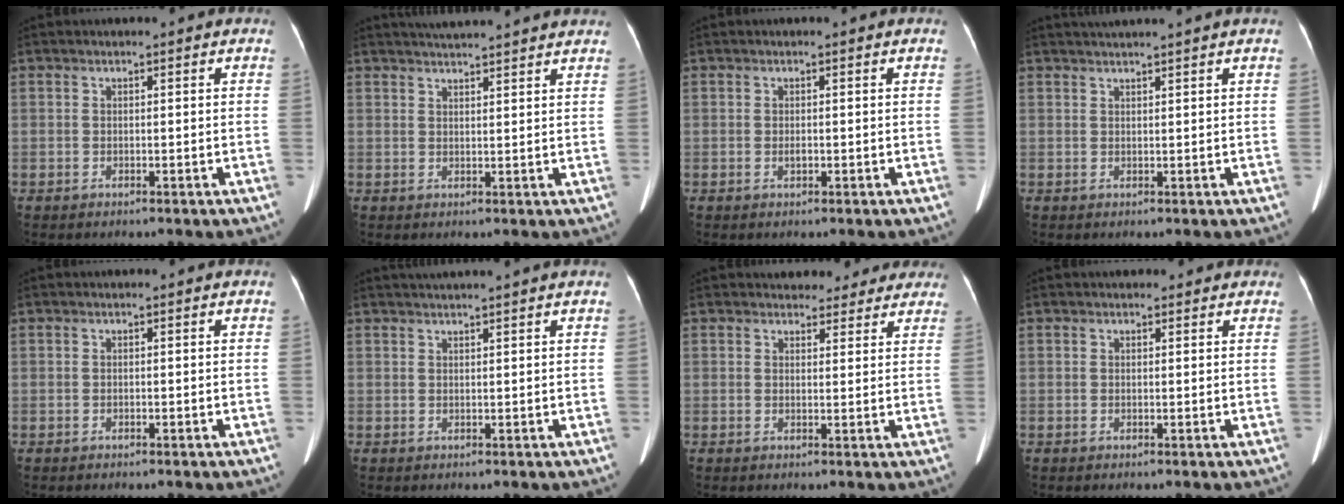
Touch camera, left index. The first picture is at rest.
{"total": 10.3, "force": [9.5, 0.2, 3.9], "torque": [-0.060, 0.029, 0.118]}
{"total": 0.7, "force": [-0.2, 0.3, 0.6], "torque": [-0.013, 0.000, -0.003]}
{"total": 3.9, "force": [3.4, -1.1, 1.7], "torque": [-0.019, 0.024, 0.054]}
{"total": 0.0}
{"total": 4.6, "force": [4.0, -1.0, 2.0], "torque": [-0.024, 0.027, 0.057]}
{"total": 7.5, "force": [6.7, 3.3, 1.1], "torque": [0.014, 0.007, 0.064]}
{"total": 1.6, "force": [1.3, 1.0, 0.3], "torque": [0.001, 0.010, 0.008]}